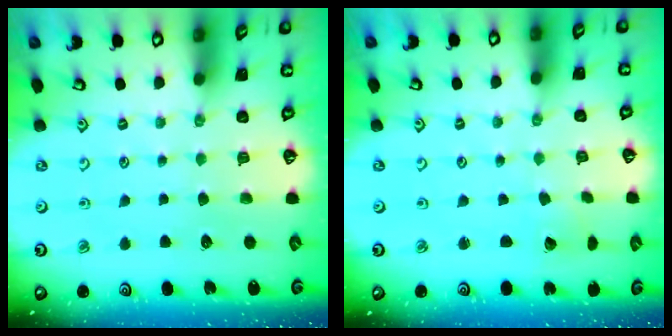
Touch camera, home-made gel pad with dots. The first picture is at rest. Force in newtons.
{"total": 2.0, "press": 2.0, "slide": 0.1}